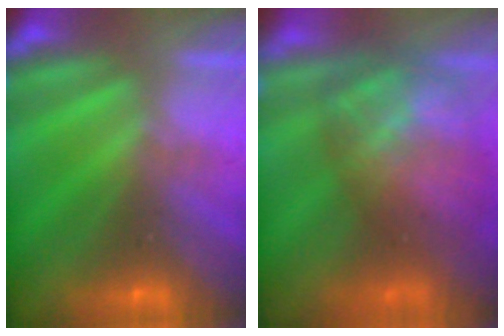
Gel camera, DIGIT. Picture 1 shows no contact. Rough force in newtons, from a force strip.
{"total": 7.4}